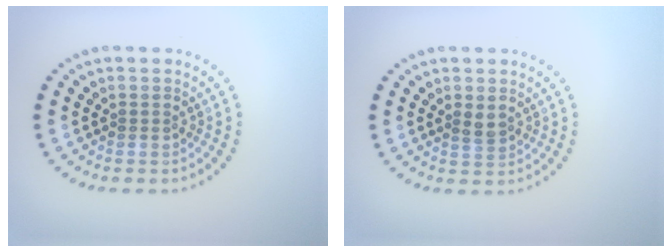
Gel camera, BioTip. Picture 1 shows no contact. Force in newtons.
{"total": 1.2, "press": 1.2, "slide": 0.3}